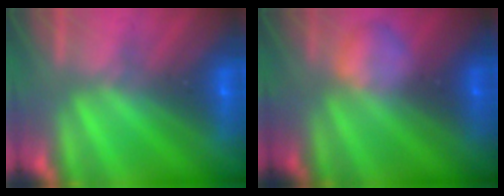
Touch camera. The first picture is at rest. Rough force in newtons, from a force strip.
{"total": 2.2}